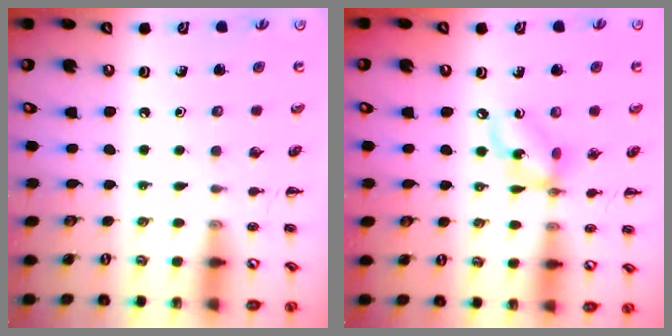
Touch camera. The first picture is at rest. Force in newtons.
{"total": 8.2, "press": 7.9, "slide": 2.0}